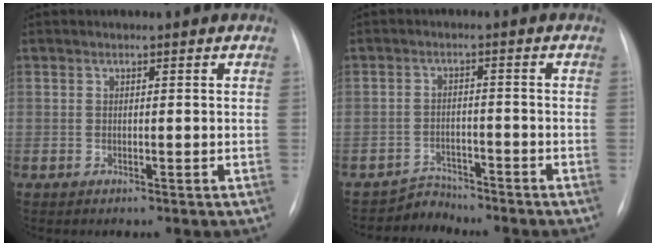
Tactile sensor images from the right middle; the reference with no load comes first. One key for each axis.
{"total": 3.3, "fx": -2.9, "fy": 0.5, "fz": -1.4, "tx": 0.035, "ty": -0.001, "tz": -0.046}